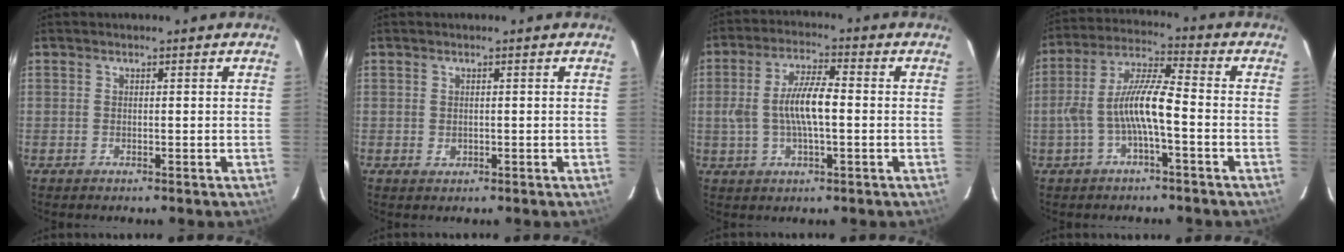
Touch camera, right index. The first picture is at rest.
{"total": 0.9, "force": [0.1, 0.8, 0.4], "torque": [-0.006, 0.001, 0.003]}
{"total": 9.0, "force": [-0.4, 2.7, 8.5], "torque": [-0.166, 0.005, -0.005]}
{"total": 9.8, "force": [-2.6, 1.6, 9.3], "torque": [-0.196, 0.011, -0.047]}